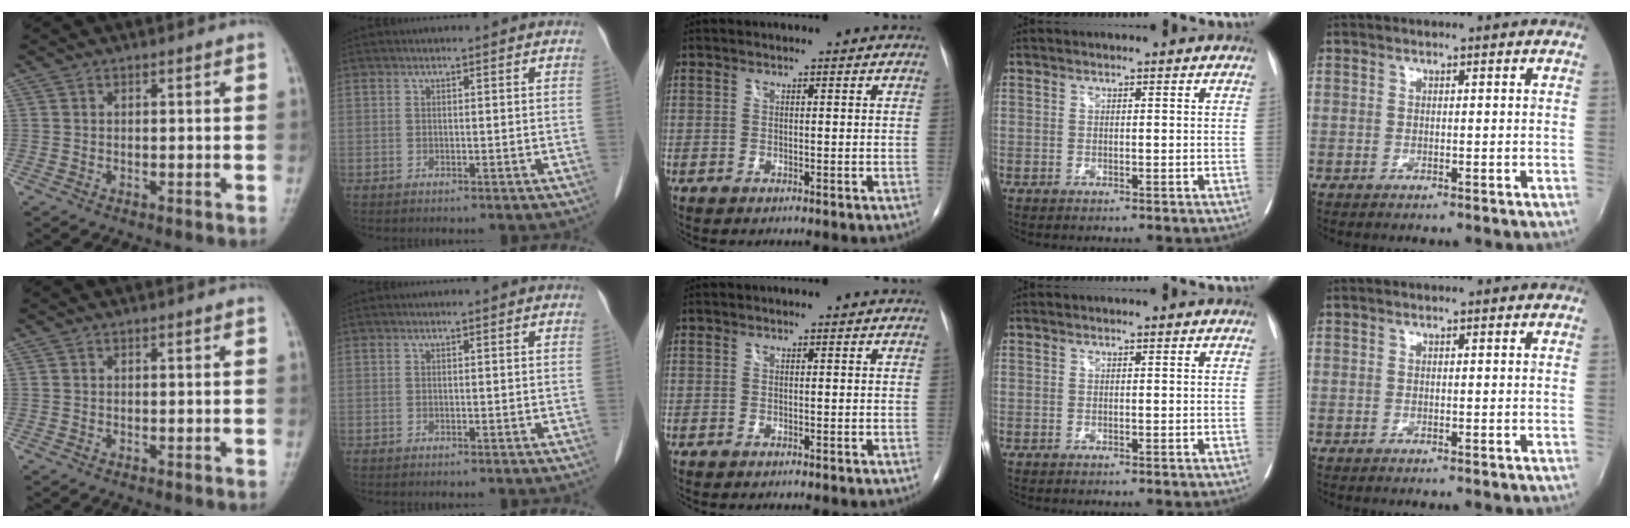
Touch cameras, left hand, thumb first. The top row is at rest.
{}